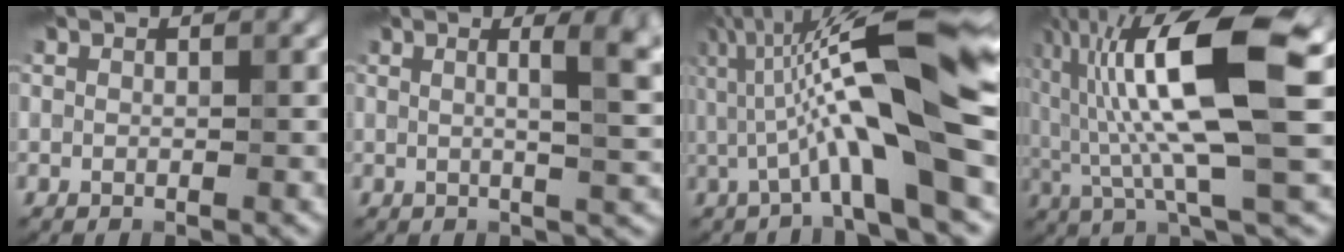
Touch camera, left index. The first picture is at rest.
{"total": 5.8, "force": [1.1, 1.5, 5.5], "torque": [-0.060, 0.012, 0.012]}
{"total": 12.2, "force": [1.1, 2.5, 11.9], "torque": [-0.199, 0.017, 0.014]}
{"total": 13.4, "force": [2.2, 3.5, 12.8], "torque": [-0.230, 0.012, 0.033]}